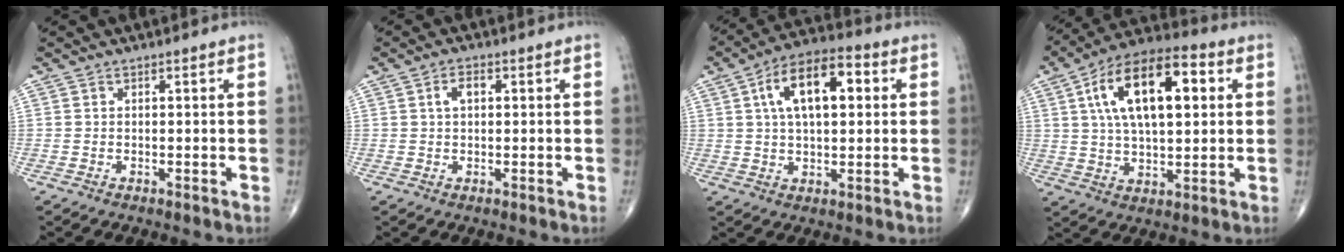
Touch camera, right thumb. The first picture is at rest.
{"total": 2.7, "force": [0.7, 1.6, 2.1], "torque": [-0.037, 0.008, 0.010]}
{"total": 13.6, "force": [3.4, 6.7, 11.4], "torque": [-0.179, 0.015, 0.049]}
{"total": 18.6, "force": [4.8, 8.7, 15.7], "torque": [-0.250, 0.010, 0.073]}